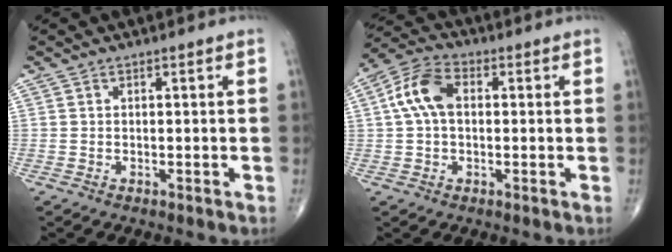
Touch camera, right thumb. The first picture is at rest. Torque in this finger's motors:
{"motor_torque": [-0.24, 0.32, 0.11, -0.09, 0.24]}